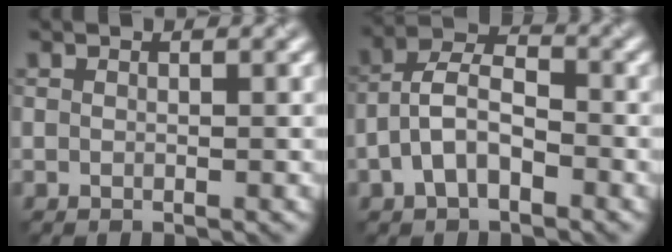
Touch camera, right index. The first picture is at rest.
{"total": 3.9, "force": [-1.5, 2.2, 2.8], "torque": [-0.059, 0.021, -0.040]}